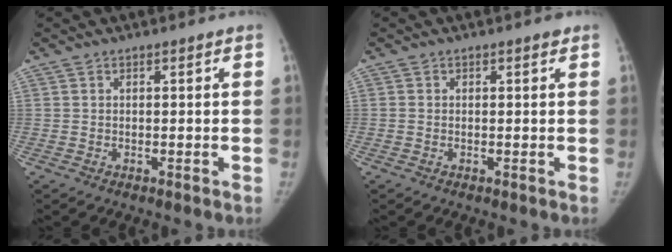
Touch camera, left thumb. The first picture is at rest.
{"total": 0.7, "force": [0.2, 0.4, 0.5], "torque": [-0.004, 0.001, 0.000]}